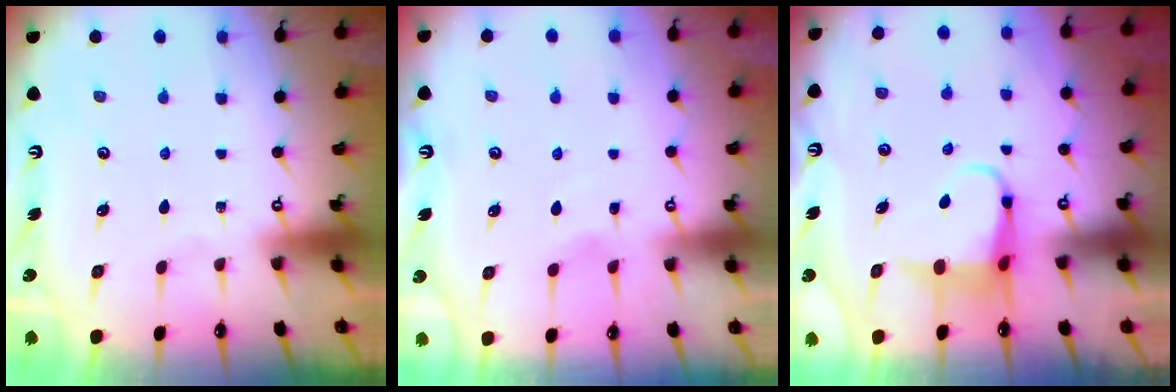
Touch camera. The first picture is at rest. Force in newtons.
{"total": 2.2, "press": 2.2, "slide": 0.5}
{"total": 5.3, "press": 5.3, "slide": 0.8}